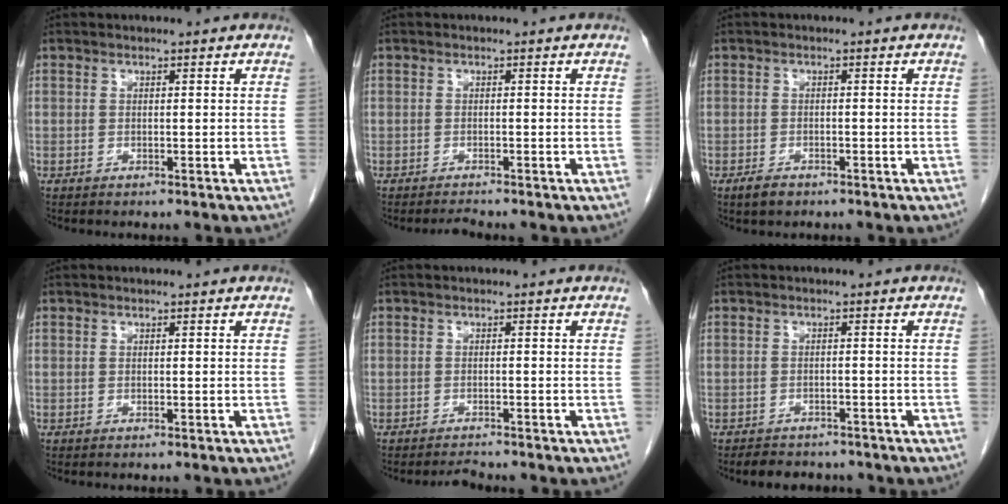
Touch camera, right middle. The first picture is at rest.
{"total": 1.0, "force": [-1.0, -0.3, 0.0], "torque": [-0.008, -0.009, -0.012]}
{"total": 2.1, "force": [-1.6, 0.9, 1.1], "torque": [-0.031, -0.003, -0.022]}
{"total": 0.0}
{"total": 1.2, "force": [-1.2, -0.1, 0.0], "torque": [-0.006, -0.009, -0.015]}
{"total": 4.5, "force": [-4.0, 2.0, 1.0], "torque": [-0.021, -0.002, -0.050]}